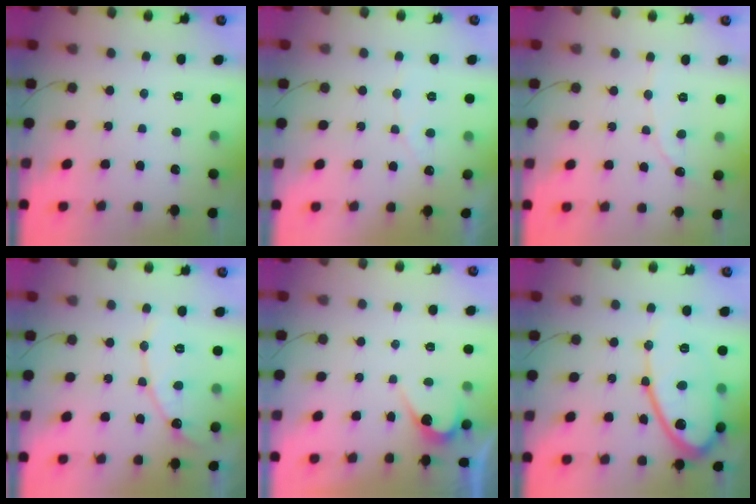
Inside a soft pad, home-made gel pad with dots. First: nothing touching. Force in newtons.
{"total": 3.8, "press": 3.8, "slide": 0.1}
{"total": 2.2, "press": 2.2, "slide": 0.2}
{"total": 11.8, "press": 11.7, "slide": 1.1}
{"total": 5.6, "press": 5.6, "slide": 0.4}
{"total": 14.2, "press": 14.2, "slide": 1.1}